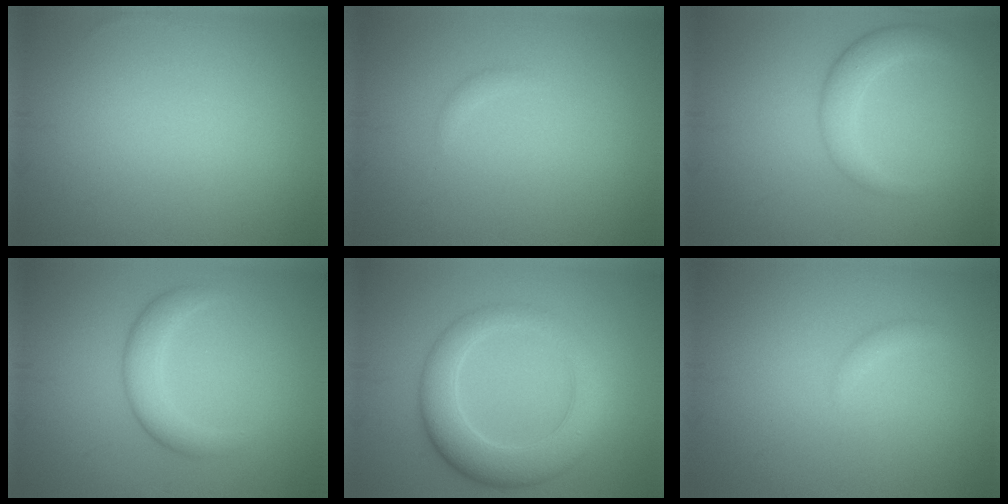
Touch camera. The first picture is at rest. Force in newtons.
{"total": 0.6, "press": 0.6, "slide": 0.0}
{"total": 2.9, "press": 2.9, "slide": 0.2}
{"total": 3.0, "press": 3.0, "slide": 0.2}
{"total": 6.5, "press": 6.5, "slide": 0.2}
{"total": 0.7, "press": 0.7, "slide": 0.1}